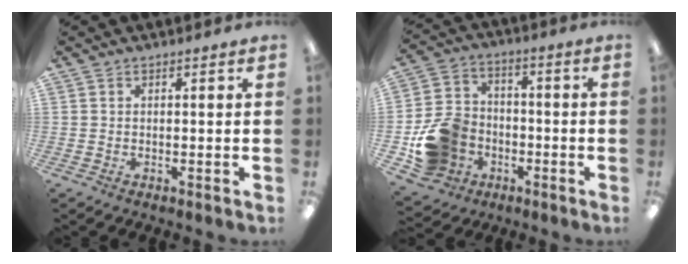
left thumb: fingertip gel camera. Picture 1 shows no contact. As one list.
[{"total": 14.3, "force": [-5.6, 11.9, 5.6], "torque": [-0.121, 0.046, -0.089]}]